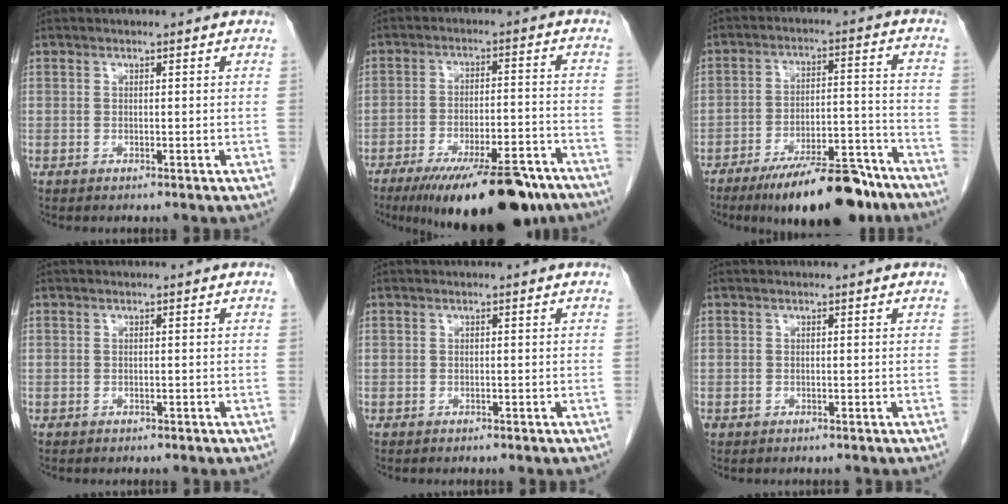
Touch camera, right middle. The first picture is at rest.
{"total": 19.1, "force": [-14.4, 4.2, 11.8], "torque": [-0.138, -0.006, -0.214]}
{"total": 16.0, "force": [-12.4, 3.8, 9.4], "torque": [-0.114, 0.017, -0.193]}
{"total": 0.7, "force": [-0.6, 0.4, 0.2], "torque": [-0.016, 0.000, -0.005]}
{"total": 0.0}
{"total": 0.6, "force": [-0.3, 0.5, 0.1], "torque": [-0.007, 0.002, -0.005]}